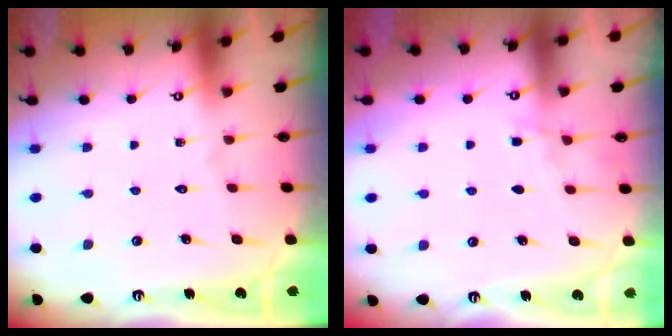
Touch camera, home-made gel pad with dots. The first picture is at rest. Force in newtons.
{"total": 4.9, "press": 4.9, "slide": 0.5}